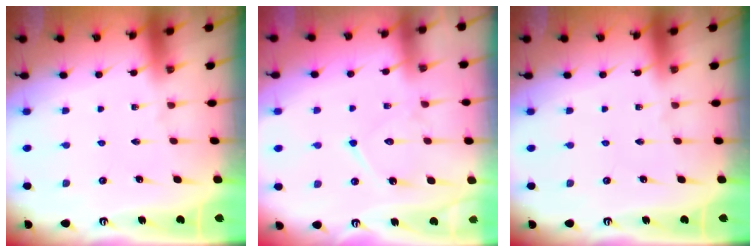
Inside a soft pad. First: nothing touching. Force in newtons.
{"total": 10.8, "press": 10.8, "slide": 0.9}
{"total": 0.0}